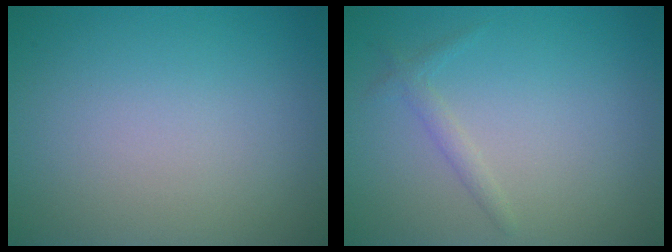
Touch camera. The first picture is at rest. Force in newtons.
{"total": 1.1, "press": 1.1, "slide": 0.0}